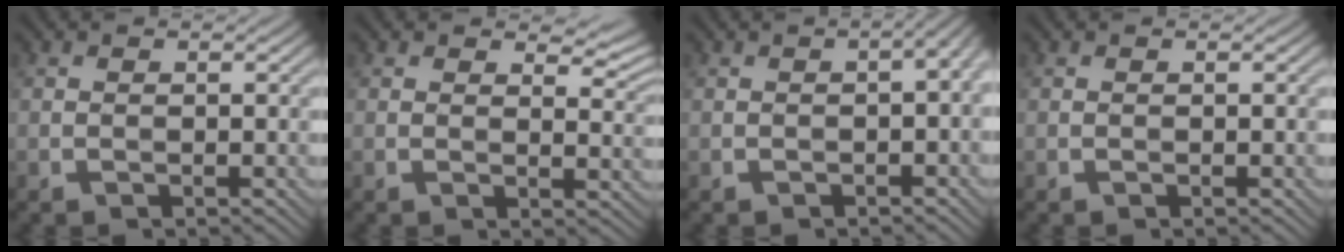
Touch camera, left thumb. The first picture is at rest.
{"total": 4.5, "force": [2.9, 1.8, 2.9], "torque": [-0.041, -0.005, 0.046]}
{"total": 3.8, "force": [-0.7, 1.3, 3.5], "torque": [-0.047, 0.000, 0.002]}
{"total": 0.0}